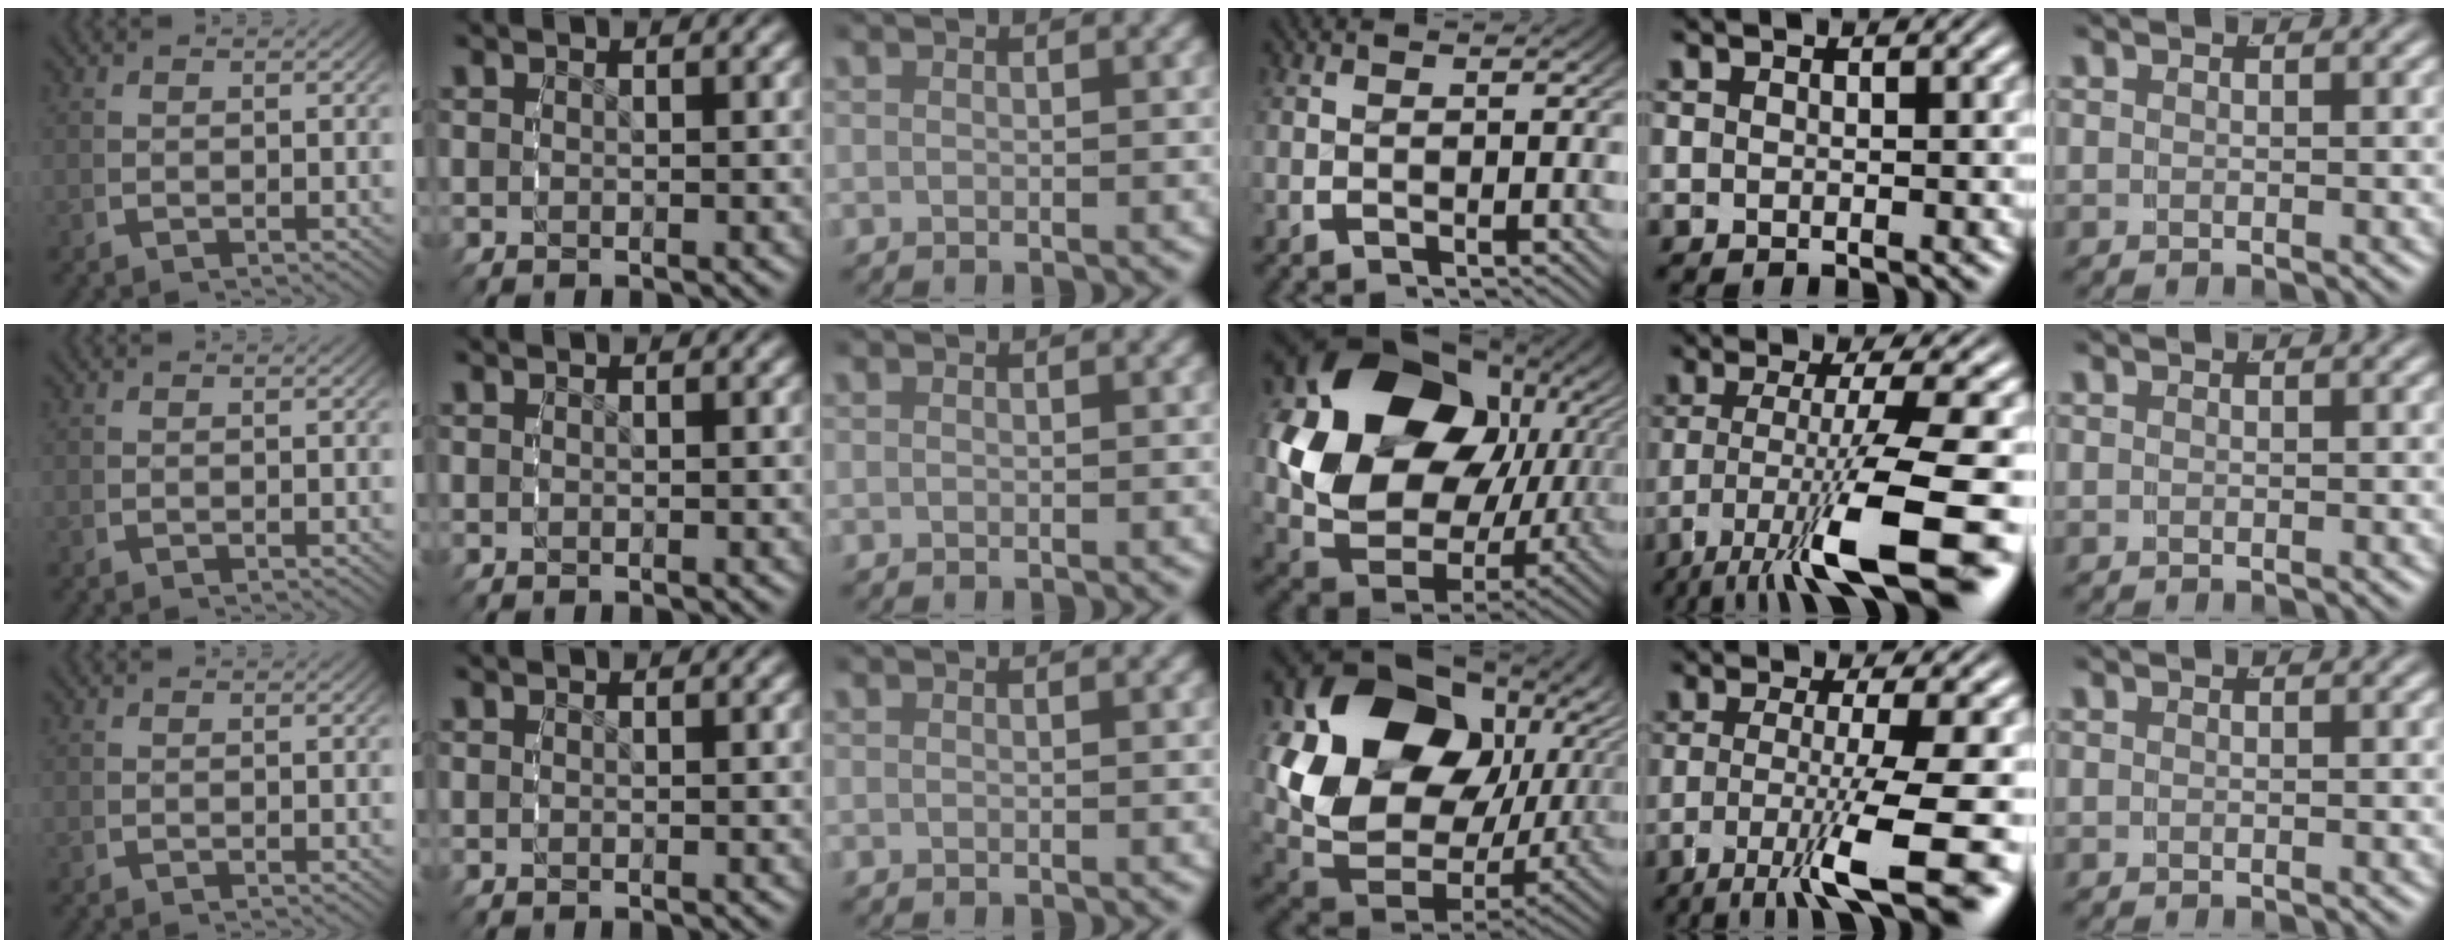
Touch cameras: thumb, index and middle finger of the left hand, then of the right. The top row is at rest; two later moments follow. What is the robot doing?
{"motion": "grasp_and_lifting", "object": "ethernet cable"}